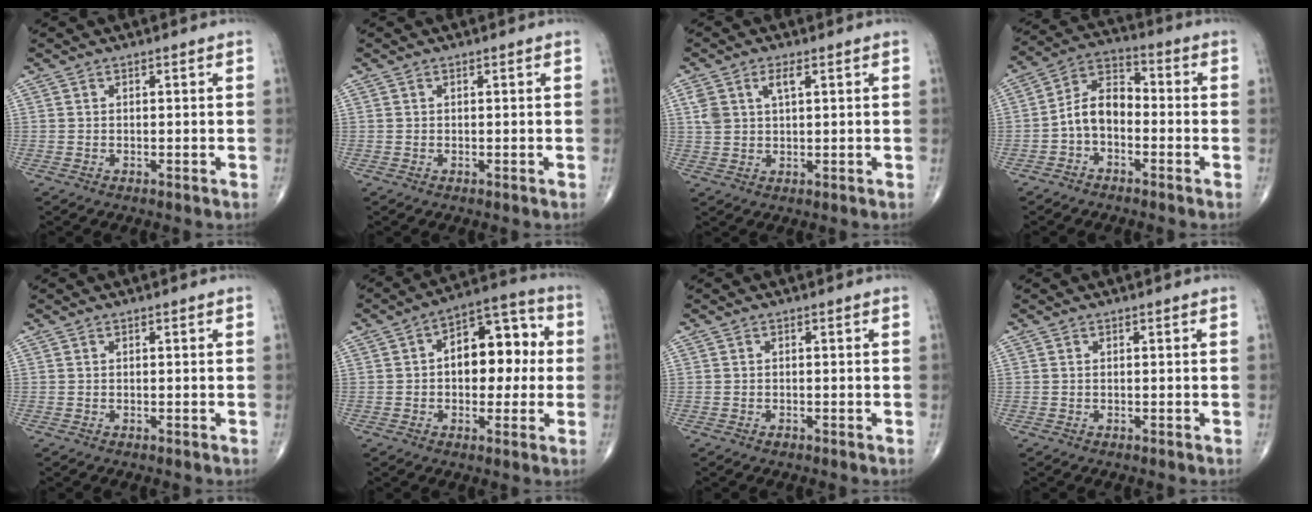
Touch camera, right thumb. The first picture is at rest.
{"total": 0.0}
{"total": 4.8, "force": [2.0, 2.3, 3.7], "torque": [-0.078, 0.004, 0.042]}
{"total": 8.0, "force": [-2.1, 5.1, 5.8], "torque": [-0.093, 0.039, -0.054]}
{"total": 0.0}
{"total": 13.2, "force": [0.9, 7.9, 10.5], "torque": [-0.109, 0.034, 0.003]}
{"total": 0.5, "force": [-0.4, 0.3, 0.2], "torque": [-0.002, 0.001, -0.008]}
{"total": 0.0}